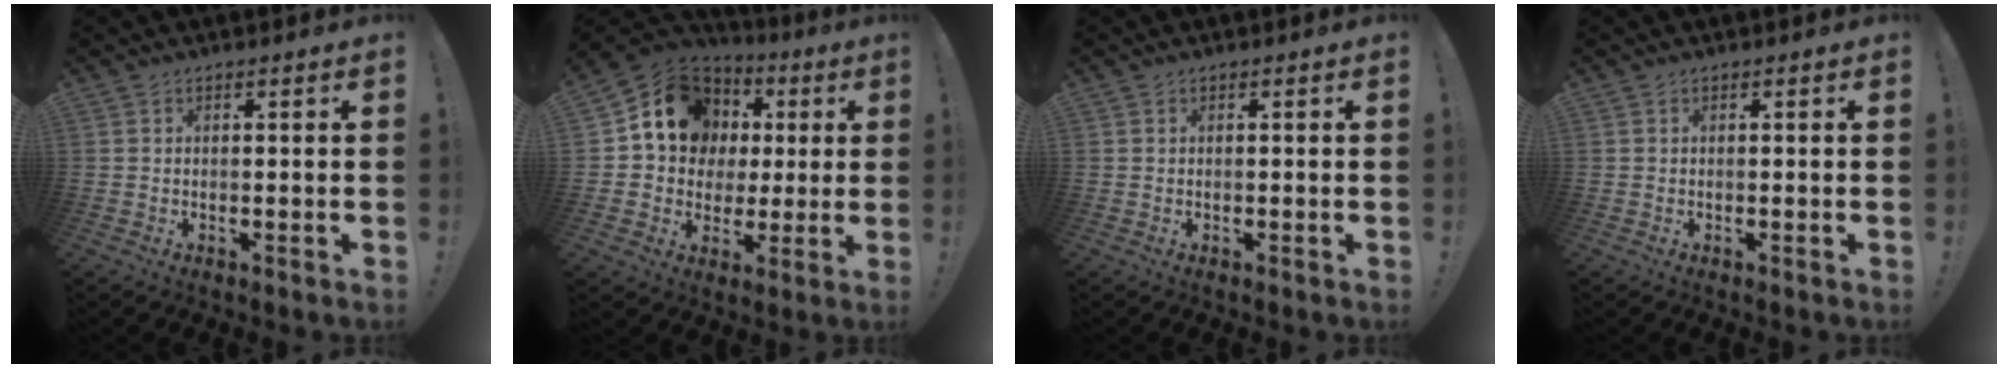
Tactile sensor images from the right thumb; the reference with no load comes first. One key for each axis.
{"total": 15.0, "fx": 4.8, "fy": 12.6, "fz": 6.5, "tx": -0.087, "ty": -0.020, "tz": 0.108}
{"total": 0.0}
{"total": 0.0}